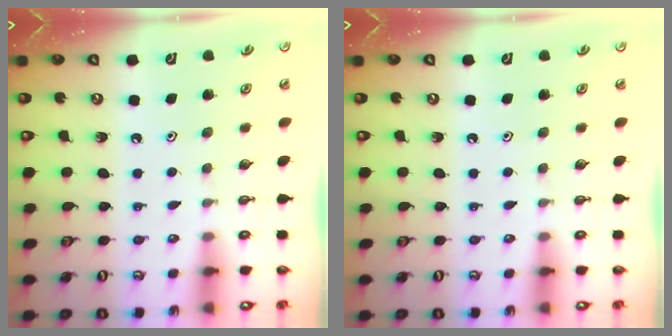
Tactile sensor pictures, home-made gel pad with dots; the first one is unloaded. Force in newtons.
{"total": 0.0}